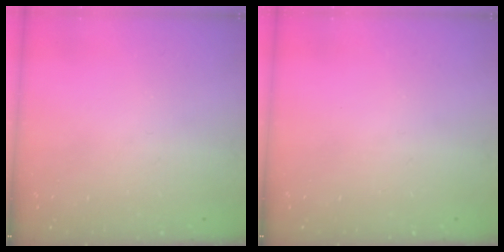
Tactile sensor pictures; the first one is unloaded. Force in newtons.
{"total": 0.0}